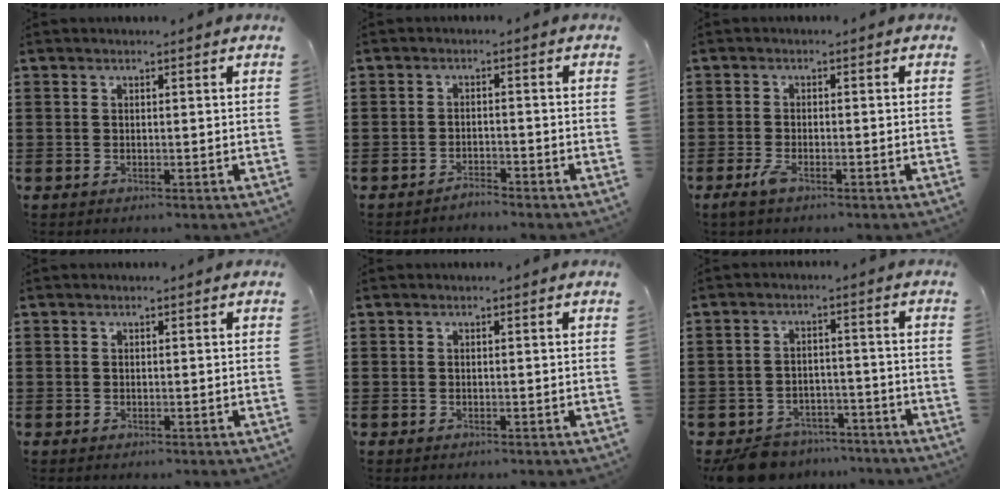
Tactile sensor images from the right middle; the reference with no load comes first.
{"total": 2.0, "force": [-2.0, -0.1, 0.1], "torque": [-0.009, 0.000, -0.042]}
{"total": 2.1, "force": [-1.1, 0.6, 1.7], "torque": [-0.045, -0.007, -0.024]}
{"total": 0.0}
{"total": 0.0}
{"total": 6.2, "force": [-6.0, 1.6, 1.0], "torque": [-0.024, 0.015, -0.118]}